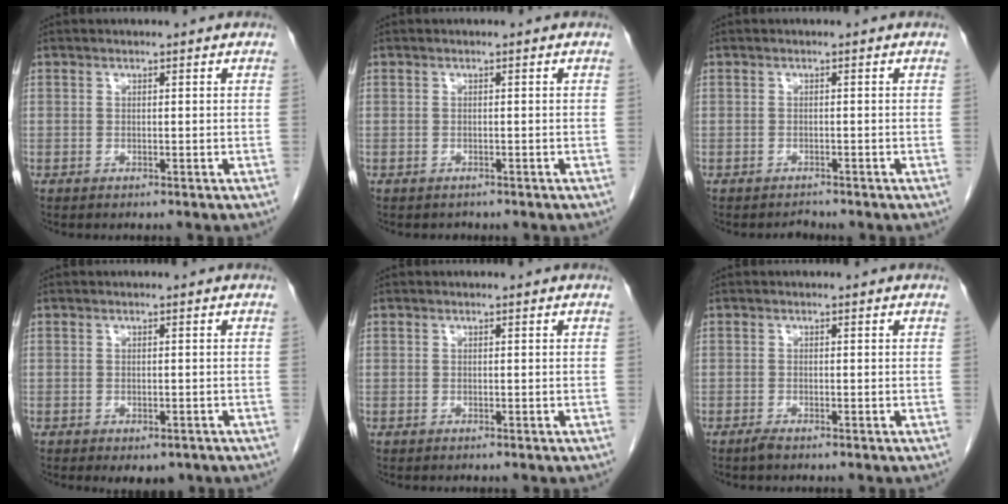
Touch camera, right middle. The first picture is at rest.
{"total": 0.9, "force": [-0.7, 0.5, -0.1], "torque": [-0.009, 0.000, -0.010]}
{"total": 0.9, "force": [-0.8, 0.1, -0.3], "torque": [0.002, -0.005, -0.013]}
{"total": 3.2, "force": [-2.2, 1.7, 1.7], "torque": [-0.014, -0.003, -0.022]}
{"total": 0.0}
{"total": 0.9, "force": [-0.8, 0.0, 0.5], "torque": [-0.015, -0.002, -0.015]}